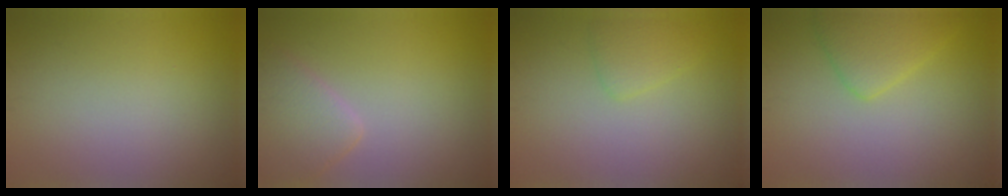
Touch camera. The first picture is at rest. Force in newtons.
{"total": 3.4, "press": 3.4, "slide": 0.2}
{"total": 1.8, "press": 1.8, "slide": 0.2}
{"total": 3.3, "press": 3.3, "slide": 0.1}